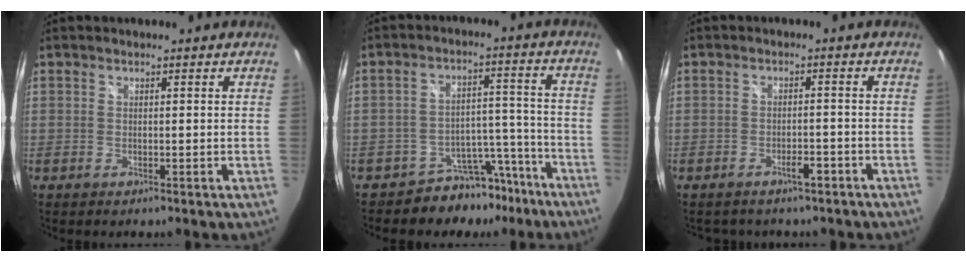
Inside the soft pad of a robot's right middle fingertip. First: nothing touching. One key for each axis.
{"total": 9.7, "fx": -8.1, "fy": 5.0, "fz": 1.6, "tx": -0.015, "ty": 0.046, "tz": -0.112}
{"total": 4.1, "fx": -3.3, "fy": 2.1, "fz": 1.5, "tx": -0.027, "ty": -0.002, "tz": -0.040}